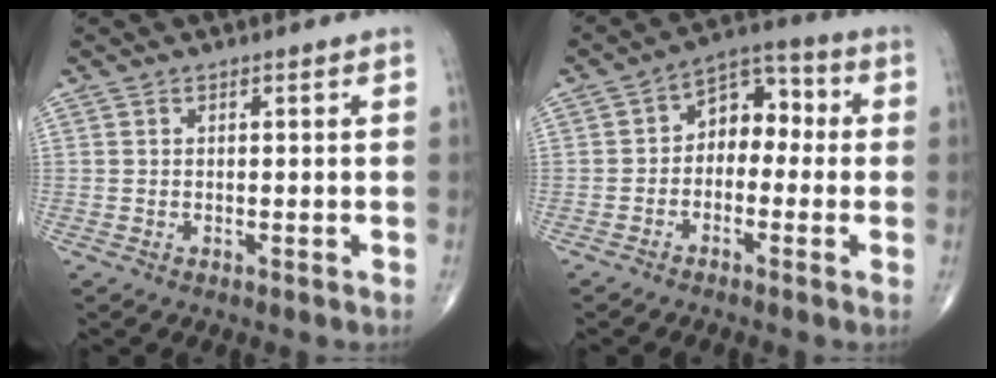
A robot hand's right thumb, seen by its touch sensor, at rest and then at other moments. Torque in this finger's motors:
{"motor_torque": [-0.16, 0.30, 0.54, 0.01, 0.12]}